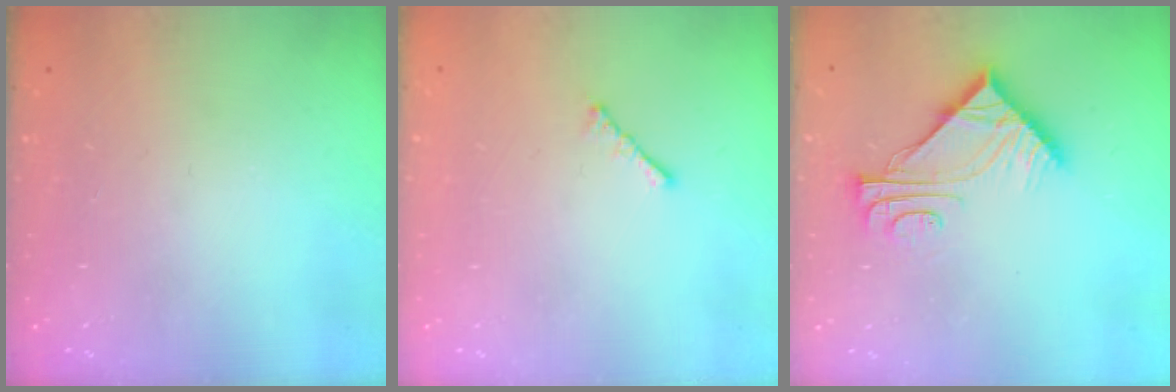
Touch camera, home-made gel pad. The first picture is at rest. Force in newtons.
{"total": 1.9, "press": 1.8, "slide": 0.5}
{"total": 8.7, "press": 8.7, "slide": 0.1}